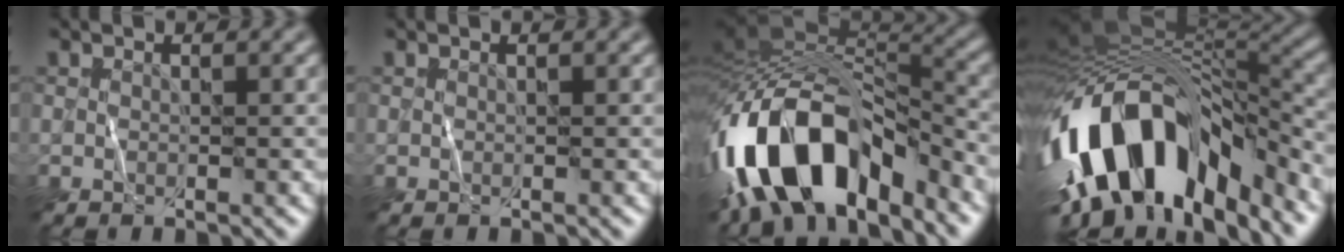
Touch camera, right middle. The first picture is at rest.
{"total": 0.0}
{"total": 15.3, "force": [-7.2, 8.0, 10.8], "torque": [-0.190, 0.014, -0.125]}
{"total": 16.1, "force": [-7.6, 8.4, 11.4], "torque": [-0.208, -0.005, -0.116]}